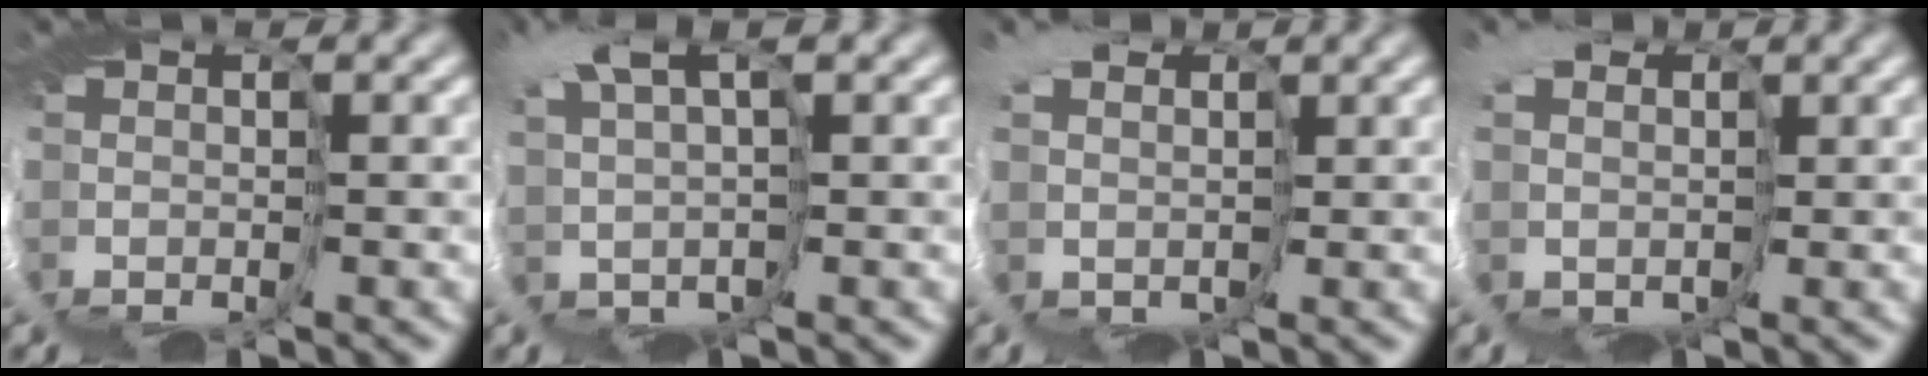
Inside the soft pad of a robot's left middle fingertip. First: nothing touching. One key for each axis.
{"total": 3.7, "fx": 2.1, "fy": 1.2, "fz": 2.8, "tx": -0.080, "ty": -0.001, "tz": 0.026}
{"total": 5.1, "fx": 1.7, "fy": 4.2, "fz": 2.3, "tx": -0.046, "ty": -0.014, "tz": 0.019}
{"total": 5.9, "fx": 1.5, "fy": 4.9, "fz": 2.8, "tx": -0.058, "ty": -0.014, "tz": 0.005}